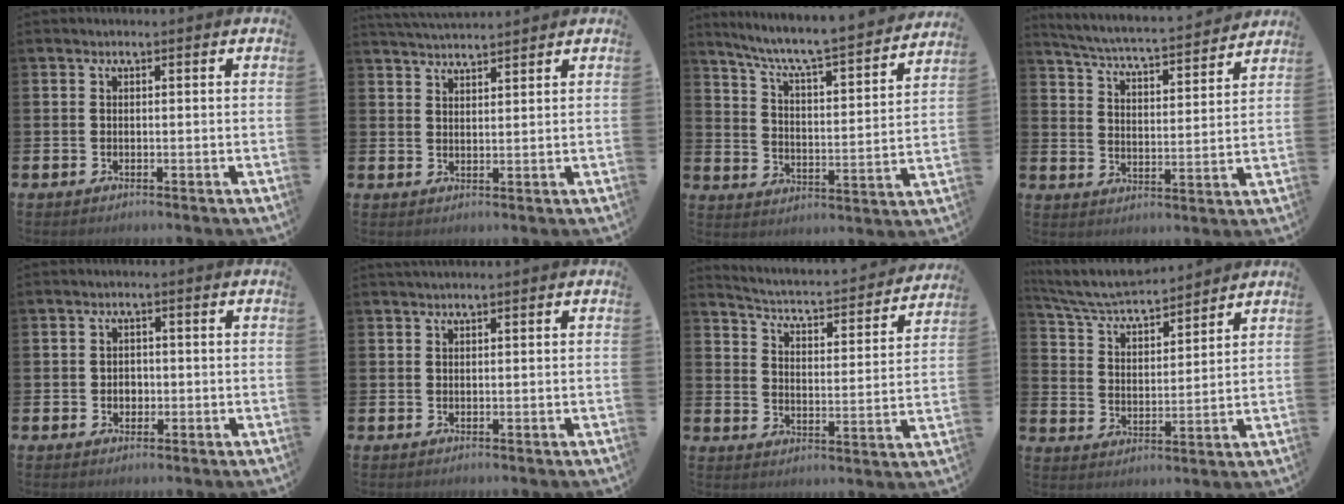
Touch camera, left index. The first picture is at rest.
{"total": 3.5, "force": [3.5, 0.1, 0.3], "torque": [-0.014, -0.014, 0.065]}
{"total": 7.4, "force": [6.8, 0.3, 2.8], "torque": [-0.085, -0.057, 0.110]}
{"total": 5.3, "force": [5.2, 0.0, 1.2], "torque": [-0.048, -0.046, 0.085]}
{"total": 1.8, "force": [-0.2, 1.6, 0.9], "torque": [-0.010, 0.004, -0.010]}
{"total": 0.8, "force": [0.7, -0.1, 0.3], "torque": [-0.002, -0.001, 0.013]}
{"total": 3.9, "force": [3.7, 0.6, 1.1], "torque": [-0.045, -0.040, 0.053]}
{"total": 6.3, "force": [6.0, 0.7, 1.8], "torque": [-0.066, -0.040, 0.104]}